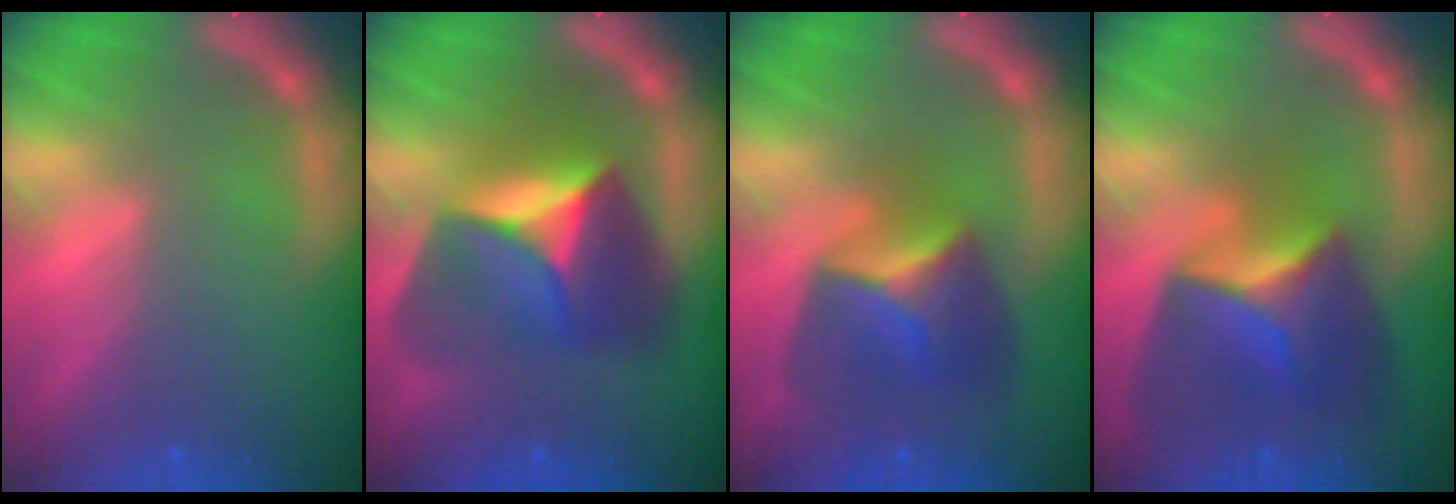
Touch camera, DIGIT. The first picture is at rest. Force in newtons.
{"total": 9.5}
{"total": 6.4}
{"total": 8.4}